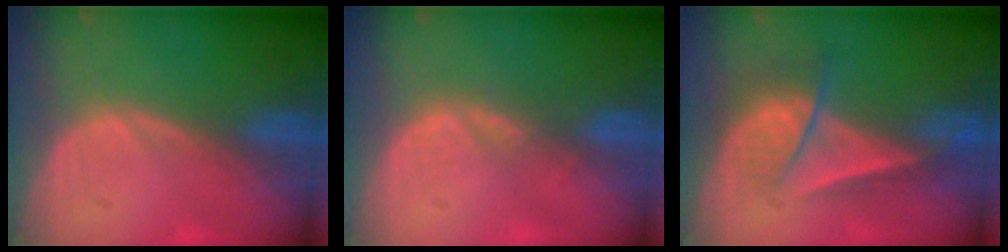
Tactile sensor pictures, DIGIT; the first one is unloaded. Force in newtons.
{"total": 2.3, "press": 1.8, "slide": 1.5}
{"total": 7.1, "press": 6.1, "slide": 3.6}